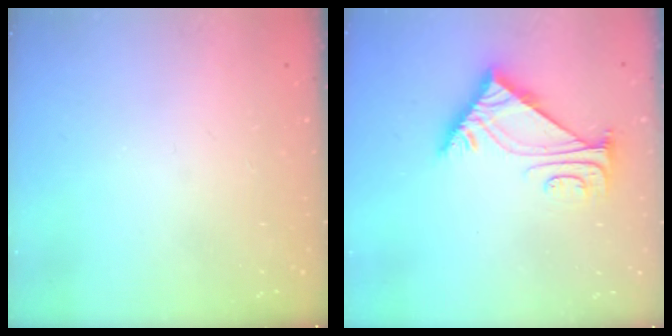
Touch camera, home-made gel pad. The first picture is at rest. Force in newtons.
{"total": 7.6, "press": 7.6, "slide": 0.7}